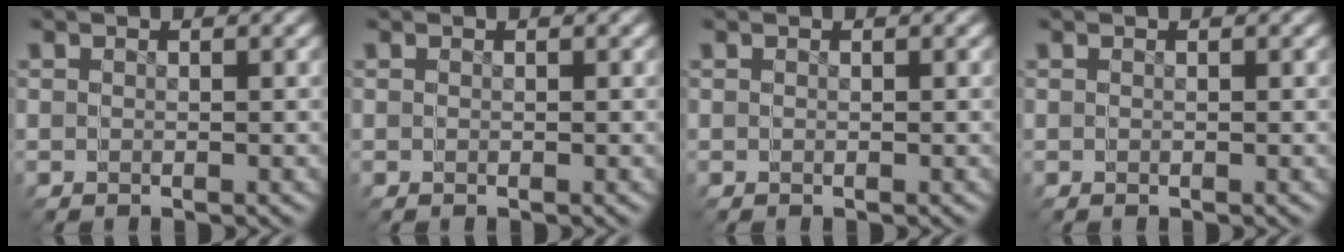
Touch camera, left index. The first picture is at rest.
{"total": 0.0}
{"total": 0.0}
{"total": 0.0}